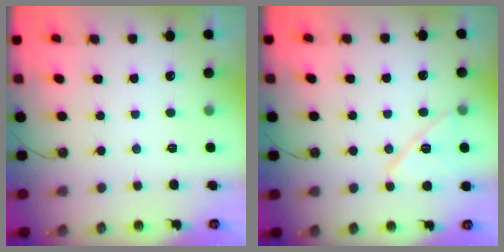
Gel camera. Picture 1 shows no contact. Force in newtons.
{"total": 11.7, "press": 11.7, "slide": 1.1}